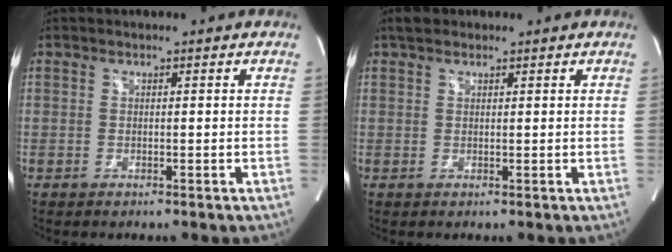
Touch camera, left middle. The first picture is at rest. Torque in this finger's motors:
{"motor_torque": [-0.05, 0.09, -0.05, 0.00]}